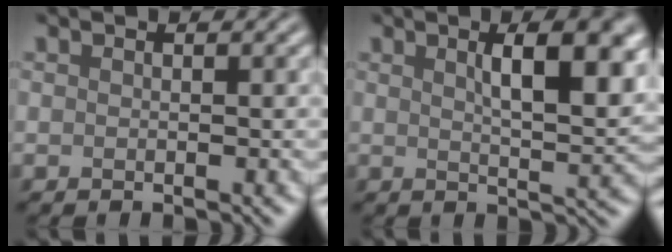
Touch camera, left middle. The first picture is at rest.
{"total": 8.2, "force": [2.6, 2.6, 7.3], "torque": [-0.073, 0.016, 0.036]}